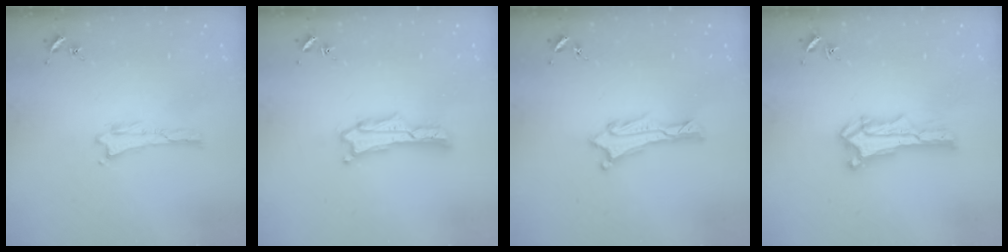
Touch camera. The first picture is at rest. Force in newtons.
{"total": 1.7, "press": 1.7, "slide": 0.3}
{"total": 0.9, "press": 0.8, "slide": 0.1}
{"total": 1.4, "press": 1.4, "slide": 0.2}